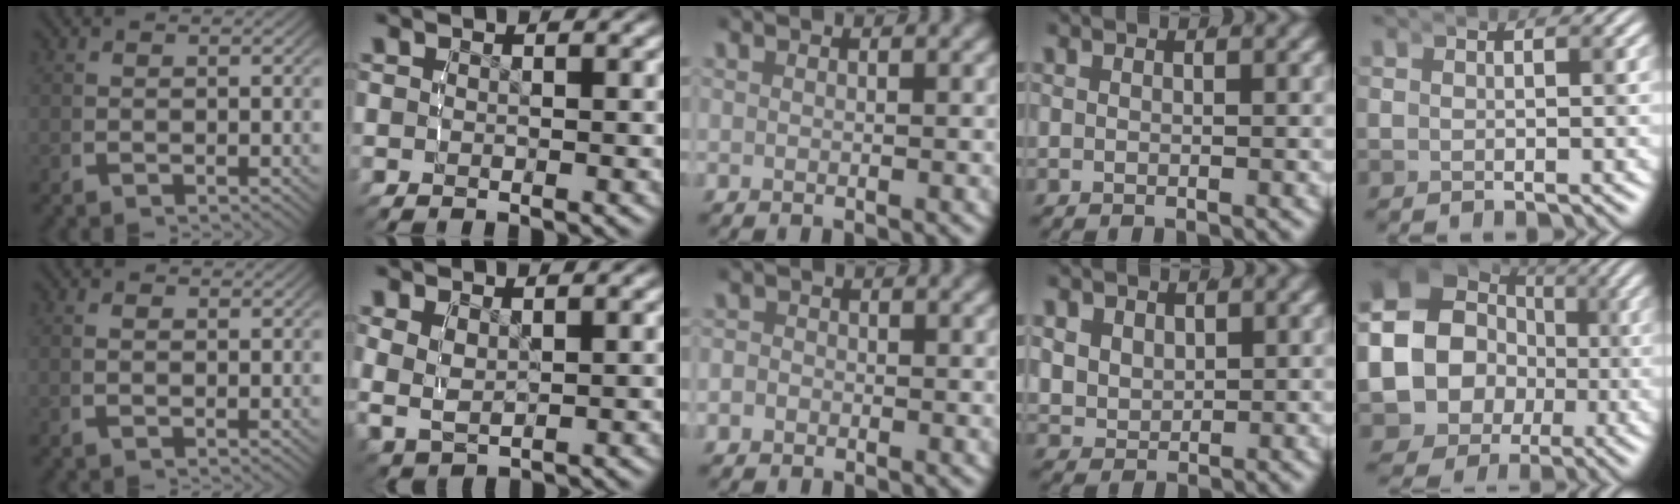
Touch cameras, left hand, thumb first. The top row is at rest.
{"thumb": {"total": 0.8, "force": [0.5, 0.2, 0.6], "torque": [-0.014, -0.002, 0.013]}, "index": {"total": 3.4, "force": [1.2, 2.6, 1.8], "torque": [-0.060, -0.009, 0.030]}, "middle": {"total": 1.5, "force": [-0.7, 1.3, 0.1], "torque": [-0.003, -0.005, -0.016]}, "ring": {"total": 4.5, "force": [0.3, 4.1, 1.7], "torque": [-0.077, -0.028, 0.013]}, "little": {"total": 15.6, "force": [-2.0, 13.8, 7.1], "torque": [-0.195, -0.072, -0.027]}}